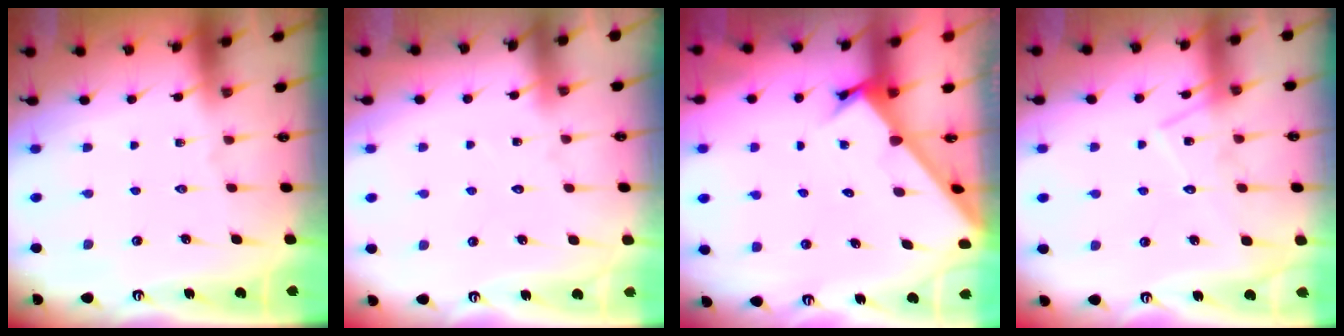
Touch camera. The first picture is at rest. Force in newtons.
{"total": 4.8, "press": 4.8, "slide": 0.5}
{"total": 2.9, "press": 2.9, "slide": 0.2}
{"total": 12.5, "press": 12.4, "slide": 0.7}